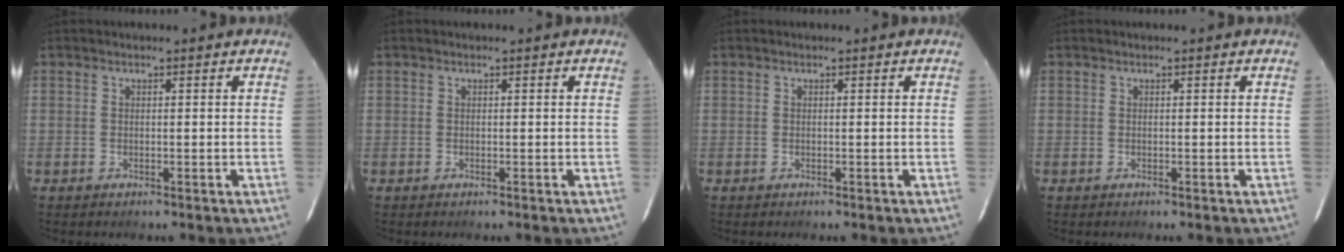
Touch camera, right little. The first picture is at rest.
{"total": 0.0}
{"total": 0.0}
{"total": 0.0}